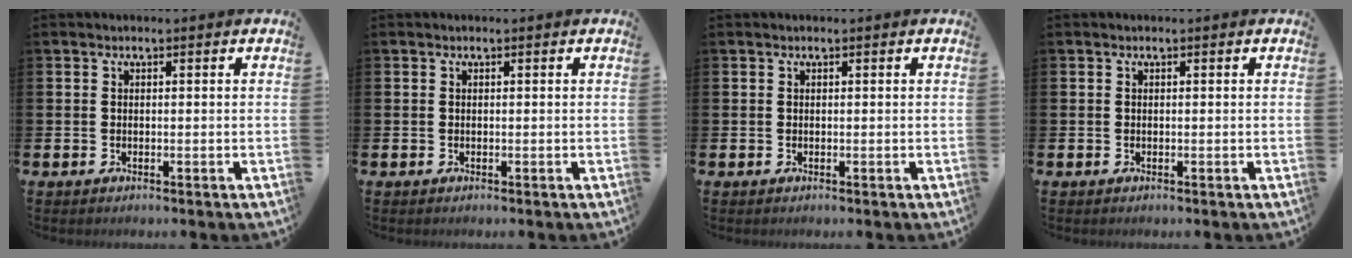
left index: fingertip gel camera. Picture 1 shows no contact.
{"total": 0.0}
{"total": 0.0}
{"total": 0.0}